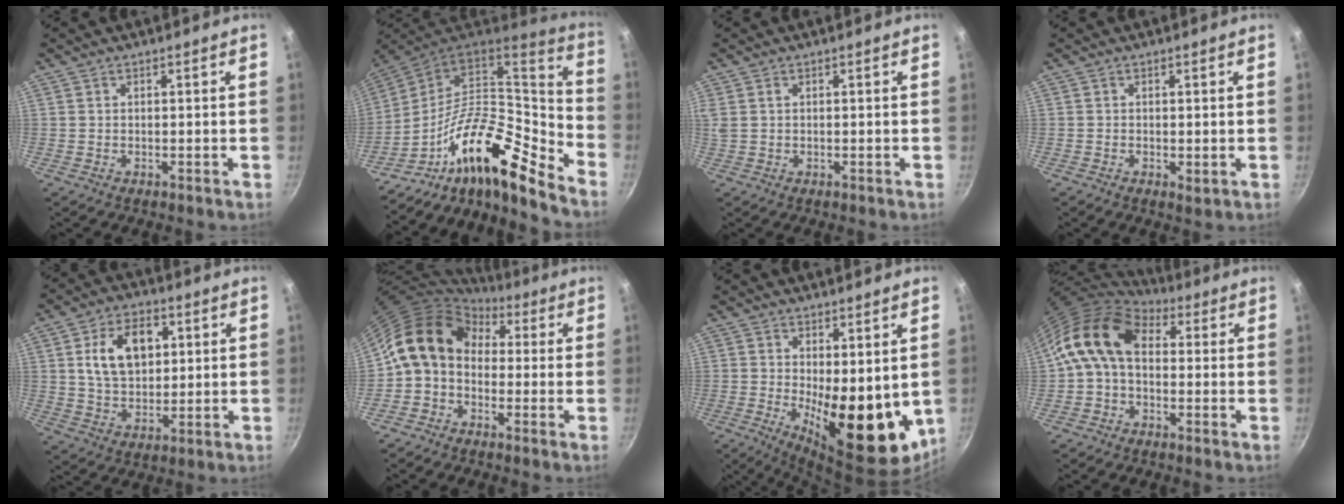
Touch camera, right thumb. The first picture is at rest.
{"total": 21.9, "force": [-11.9, 8.3, 16.4], "torque": [-0.222, 0.082, -0.230]}
{"total": 1.8, "force": [0.6, 1.1, 1.3], "torque": [-0.028, 0.001, 0.017]}
{"total": 1.1, "force": [0.0, 0.7, 0.8], "torque": [-0.013, -0.005, 0.000]}
{"total": 11.9, "force": [3.0, 7.9, 8.4], "torque": [-0.116, -0.003, 0.051]}
{"total": 10.9, "force": [1.4, 8.4, 6.9], "torque": [-0.094, 0.030, -0.001]}
{"total": 14.9, "force": [0.1, 6.5, 13.4], "torque": [-0.151, -0.030, 0.017]}
{"total": 10.8, "force": [1.5, 7.5, 7.7], "torque": [-0.123, 0.021, 0.005]}